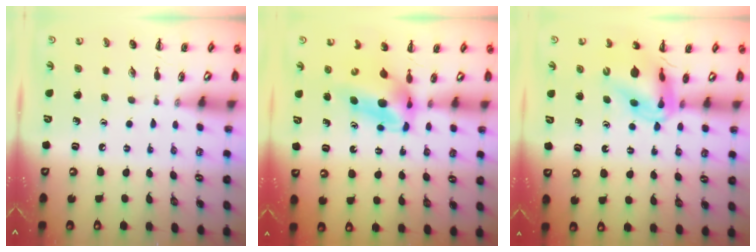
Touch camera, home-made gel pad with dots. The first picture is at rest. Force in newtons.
{"total": 4.6, "press": 4.5, "slide": 1.1}
{"total": 11.6, "press": 11.0, "slide": 3.5}